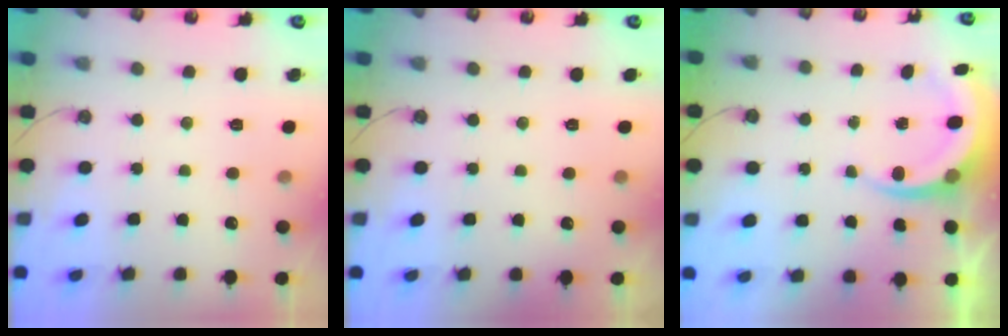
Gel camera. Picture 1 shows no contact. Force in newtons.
{"total": 1.7, "press": 0.4, "slide": 1.6}
{"total": 6.0, "press": 5.8, "slide": 1.5}